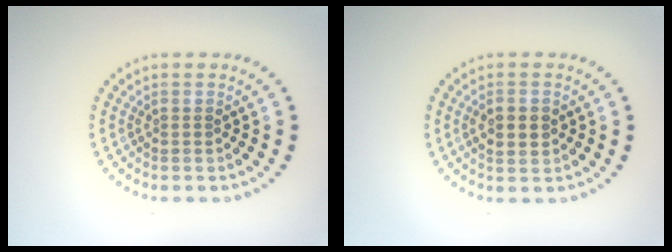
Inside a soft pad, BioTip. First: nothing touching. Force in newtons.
{"total": 2.3, "press": 2.3, "slide": 0.1}